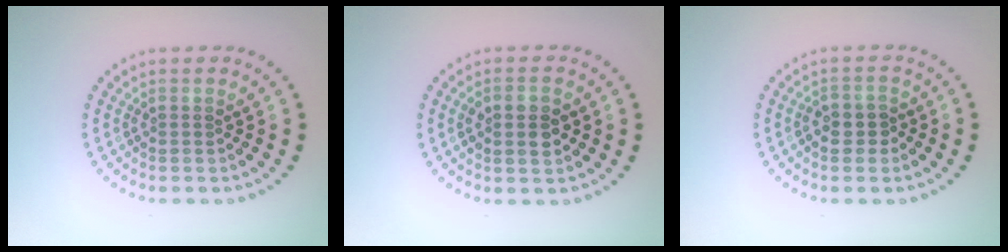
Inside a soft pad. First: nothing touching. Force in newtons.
{"total": 2.7, "press": 2.7, "slide": 0.2}
{"total": 1.9, "press": 1.7, "slide": 0.7}